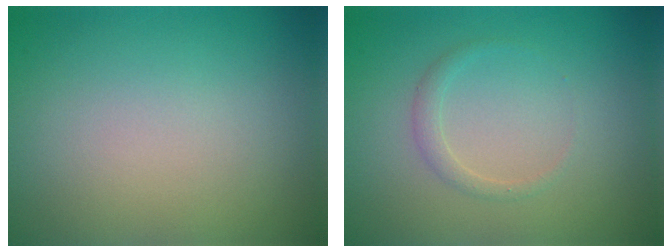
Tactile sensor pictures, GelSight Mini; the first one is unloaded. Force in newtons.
{"total": 1.1, "press": 1.1, "slide": 0.1}